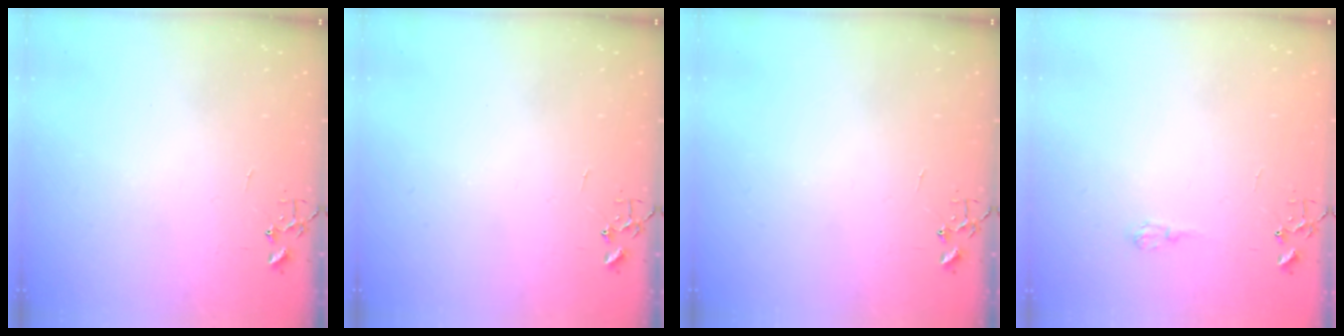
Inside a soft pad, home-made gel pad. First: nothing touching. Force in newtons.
{"total": 0.0}
{"total": 0.0}
{"total": 6.0, "press": 5.9, "slide": 0.7}